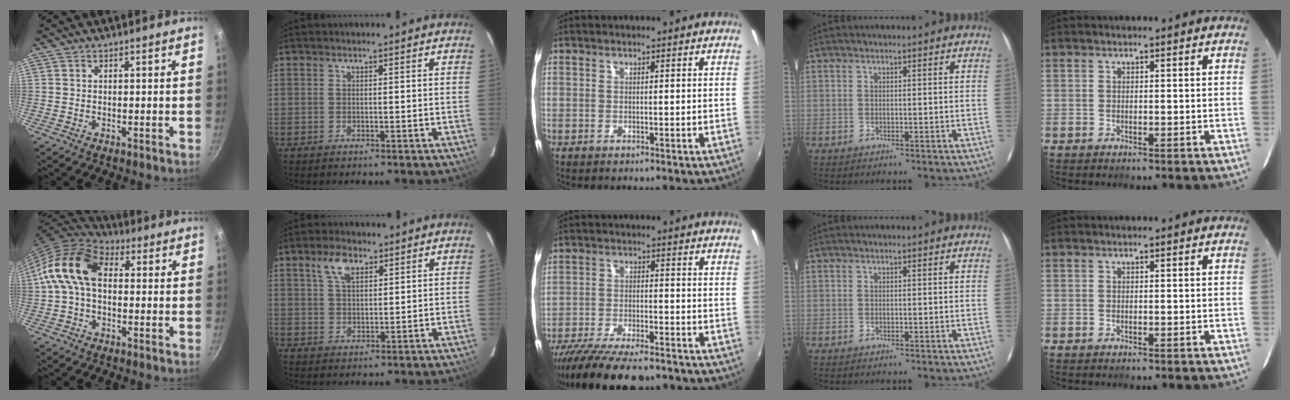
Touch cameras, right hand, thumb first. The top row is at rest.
{"thumb": {"total": 13.0, "force": [0.9, 8.8, 9.6], "torque": [-0.159, 0.031, -0.006]}, "index": {"total": 5.3, "force": [2.9, 2.6, 3.5], "torque": [-0.065, 0.012, 0.055]}, "middle": {"total": 14.8, "force": [-12.0, 3.8, 7.7], "torque": [-0.161, -0.039, -0.199]}}